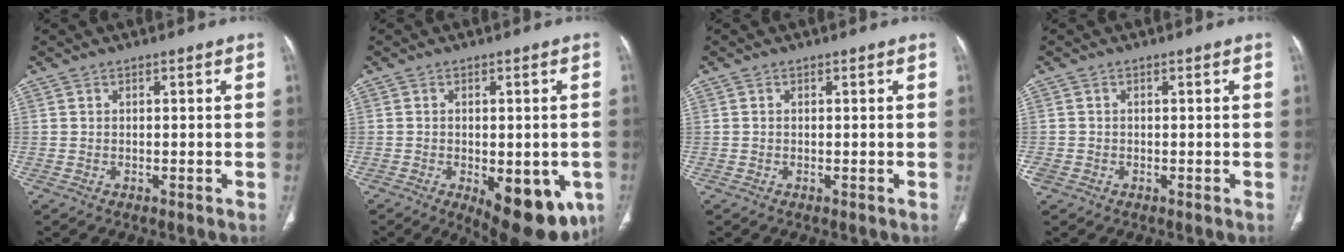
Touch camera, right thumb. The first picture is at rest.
{"total": 15.1, "force": [-5.3, 6.9, 12.4], "torque": [-0.124, -0.005, -0.052]}
{"total": 0.0}
{"total": 1.6, "force": [-0.6, 1.3, 0.7], "torque": [-0.018, 0.003, -0.012]}